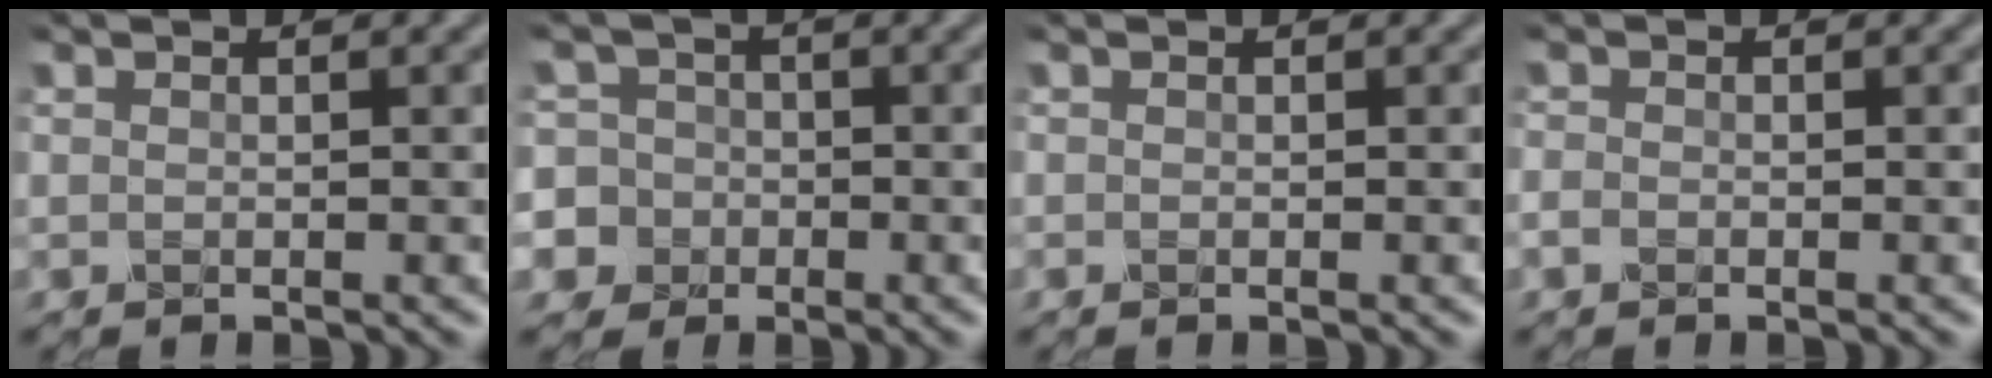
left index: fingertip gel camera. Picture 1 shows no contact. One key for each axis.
{"total": 9.0, "fx": -3.1, "fy": 8.2, "fz": 1.9, "tx": -0.059, "ty": 0.001, "tz": -0.093}
{"total": 0.0}
{"total": 0.9, "fx": -0.5, "fy": 0.5, "fz": 0.5, "tx": -0.009, "ty": -0.001, "tz": -0.013}